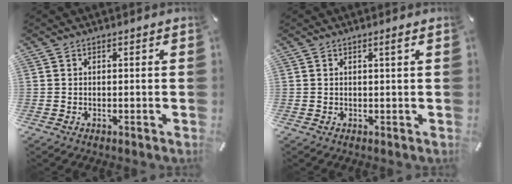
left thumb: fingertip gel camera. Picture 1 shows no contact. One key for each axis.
{"total": 1.3, "fx": 0.6, "fy": 0.0, "fz": 1.2, "tx": -0.023, "ty": 0.000, "tz": 0.008}